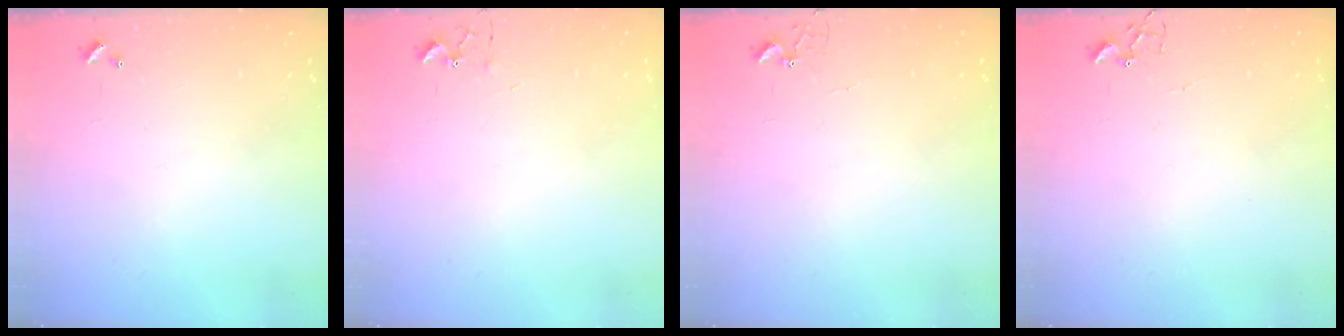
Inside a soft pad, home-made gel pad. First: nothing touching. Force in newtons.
{"total": 5.6, "press": 5.5, "slide": 0.6}
{"total": 4.2, "press": 4.2, "slide": 0.4}
{"total": 1.9, "press": 1.9, "slide": 0.2}